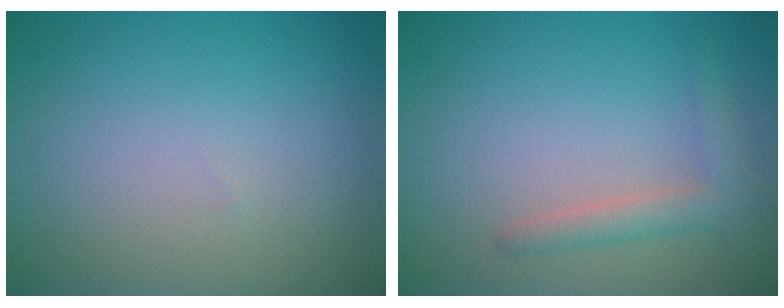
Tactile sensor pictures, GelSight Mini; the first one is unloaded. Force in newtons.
{"total": 2.2, "press": 2.1, "slide": 0.2}